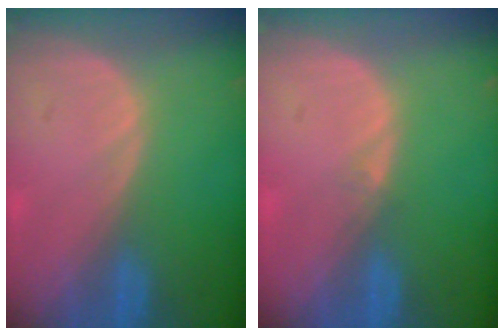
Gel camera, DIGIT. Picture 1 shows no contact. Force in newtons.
{"total": 0.6, "press": 0.5, "slide": 0.4}